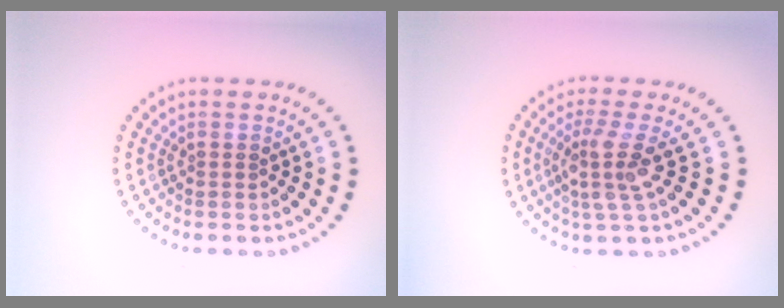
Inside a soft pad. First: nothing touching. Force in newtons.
{"total": 3.2, "press": 2.4, "slide": 2.2}